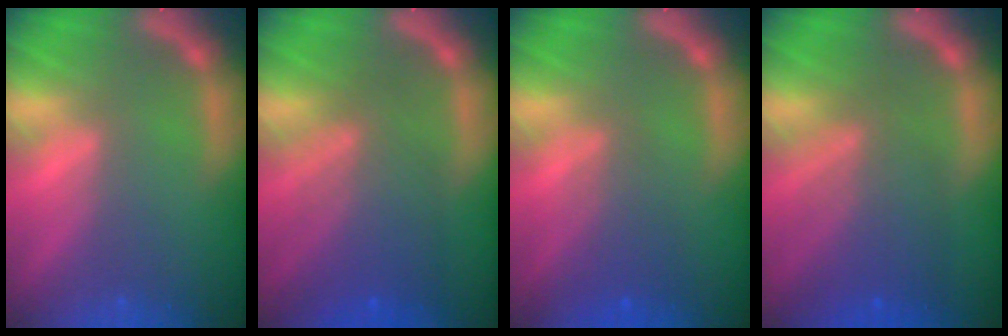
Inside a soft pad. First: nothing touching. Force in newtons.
{"total": 6.6}
{"total": 3.0}
{"total": 6.5}